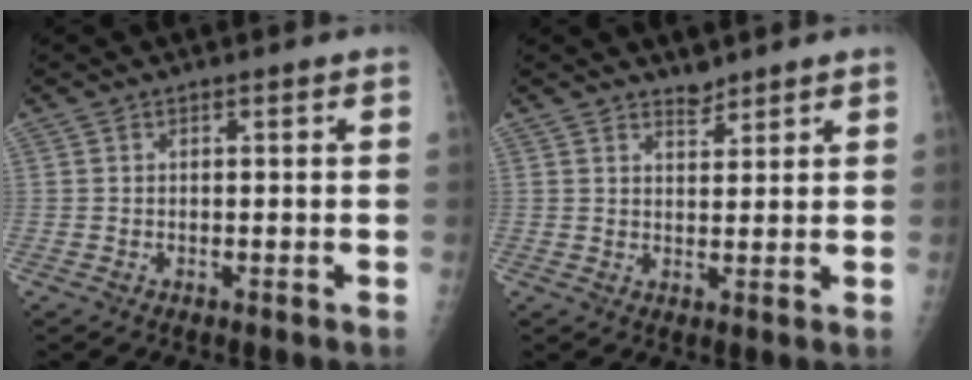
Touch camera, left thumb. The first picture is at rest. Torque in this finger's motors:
{"motor_torque": [-0.10, -0.02, -0.26, -0.06, -0.01]}